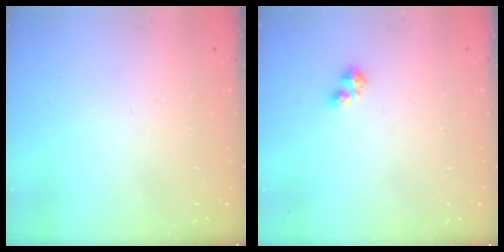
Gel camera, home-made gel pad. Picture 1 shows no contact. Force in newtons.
{"total": 2.9, "press": 2.9, "slide": 0.5}